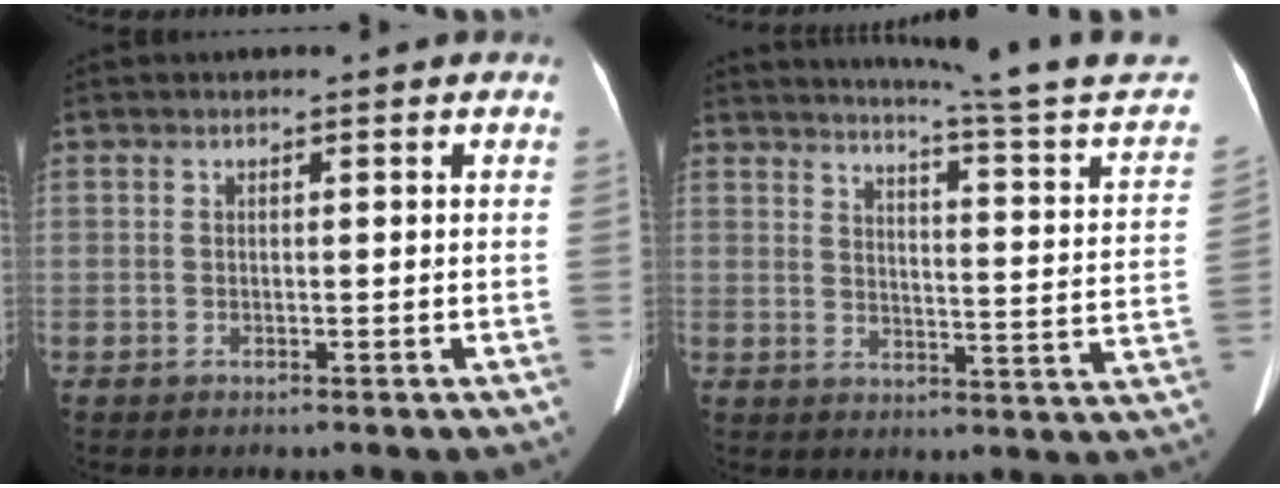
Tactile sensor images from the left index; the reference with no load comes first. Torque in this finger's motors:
{"motor_torque": [-0.73, -1.41, 0.04, 0.04]}